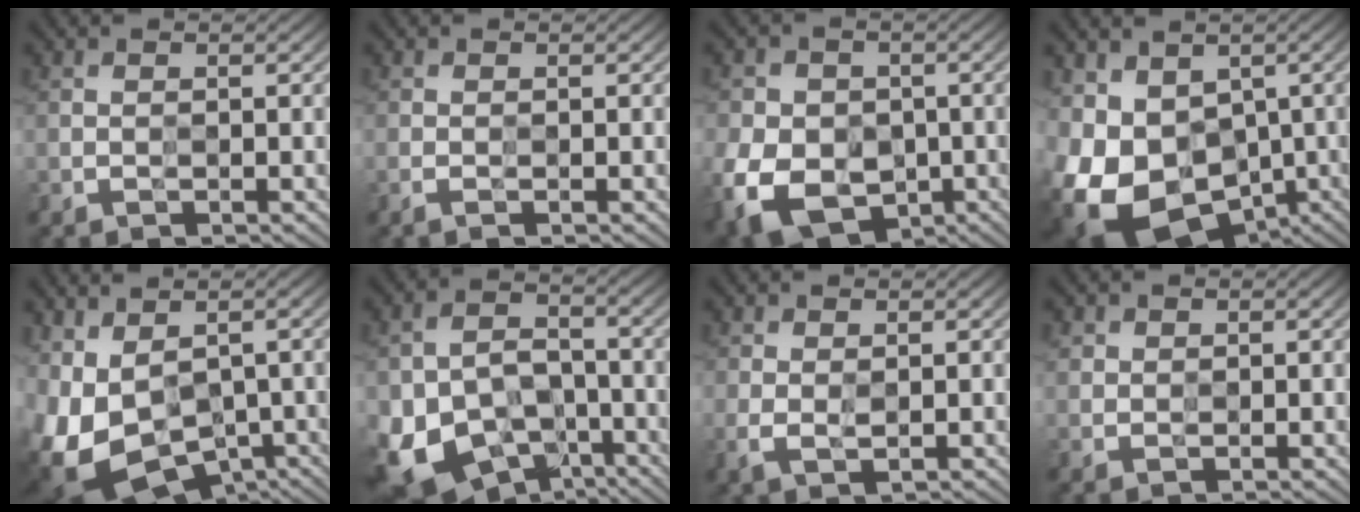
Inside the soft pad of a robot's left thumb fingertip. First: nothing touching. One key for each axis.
{"total": 0.7, "fx": -0.4, "fy": 0.1, "fz": 0.6, "tx": -0.016, "ty": -0.002, "tz": -0.009}
{"total": 12.6, "fx": -4.1, "fy": 9.7, "fz": 6.9, "tx": -0.166, "ty": -0.043, "tz": -0.083}
{"total": 15.0, "fx": -3.5, "fy": 11.3, "fz": 9.2, "tx": -0.215, "ty": -0.030, "tz": -0.036}
{"total": 15.3, "fx": -4.1, "fy": 10.2, "fz": 10.7, "tx": -0.263, "ty": -0.036, "tz": -0.018}
{"total": 14.6, "fx": -7.3, "fy": 9.7, "fz": 8.0, "tx": -0.190, "ty": -0.049, "tz": -0.113}
{"total": 2.0, "fx": 0.3, "fy": 0.9, "fz": 1.8, "tx": -0.043, "ty": -0.002, "tz": 0.006}
{"total": 1.3, "fx": 0.6, "fy": 1.1, "fz": 0.3, "tx": -0.005, "ty": -0.001, "tz": 0.013}